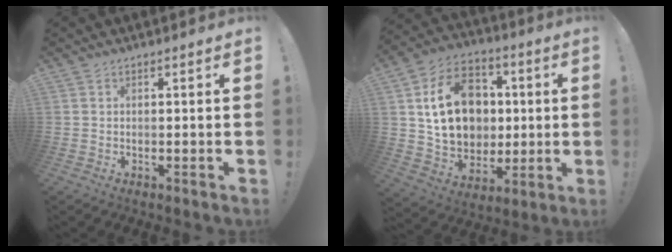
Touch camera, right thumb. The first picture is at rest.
{"total": 20.0, "force": [2.9, 16.3, 11.3], "torque": [-0.166, 0.011, 0.076]}